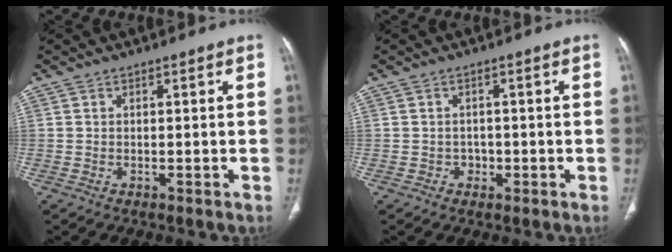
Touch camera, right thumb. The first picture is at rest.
{"total": 1.8, "force": [-0.7, 1.6, 0.4], "torque": [0.007, 0.006, -0.011]}